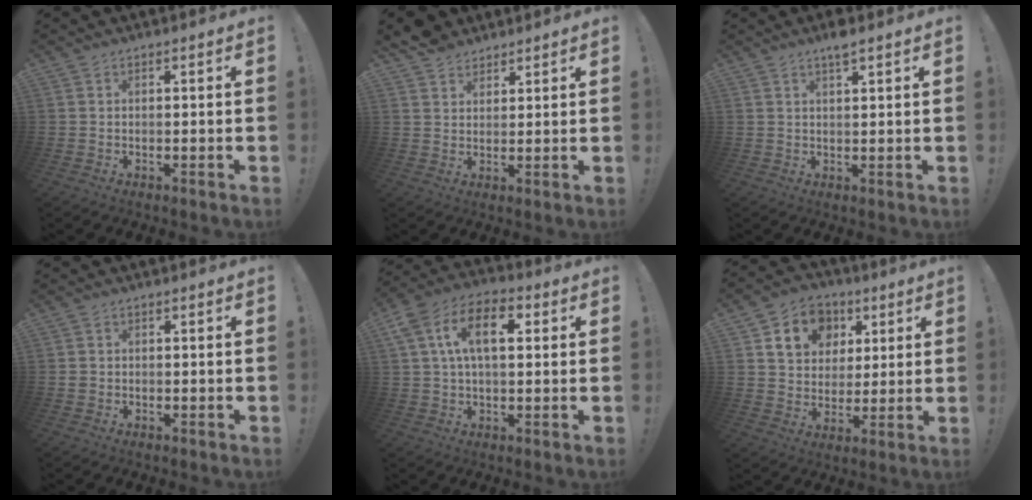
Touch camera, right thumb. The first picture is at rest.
{"total": 5.3, "force": [4.3, 2.9, 0.4], "torque": [-0.011, -0.026, 0.085]}
{"total": 3.8, "force": [2.7, 0.2, 2.6], "torque": [-0.041, -0.011, 0.043]}
{"total": 1.4, "force": [-0.3, 1.3, 0.2], "torque": [-0.007, 0.008, -0.004]}
{"total": 13.2, "force": [3.5, 7.4, 10.4], "torque": [-0.197, 0.013, 0.061]}
{"total": 13.6, "force": [5.6, 11.2, 5.3], "torque": [-0.080, -0.017, 0.113]}